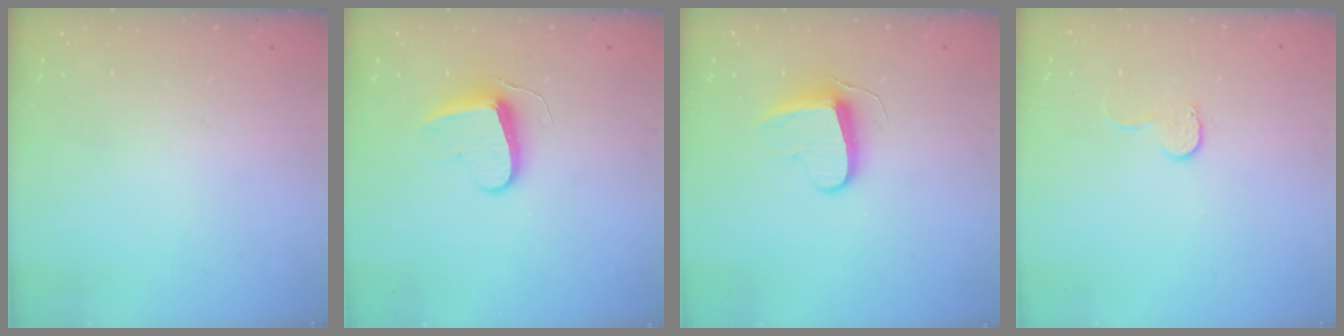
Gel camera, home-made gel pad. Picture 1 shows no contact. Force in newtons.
{"total": 8.8, "press": 8.8, "slide": 0.2}
{"total": 8.9, "press": 8.9, "slide": 0.1}
{"total": 7.1, "press": 7.1, "slide": 0.4}